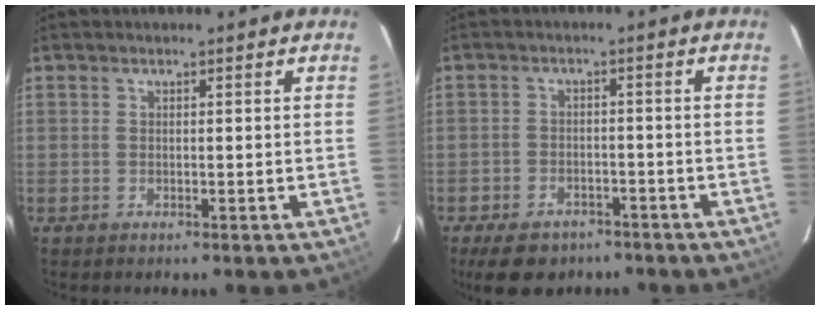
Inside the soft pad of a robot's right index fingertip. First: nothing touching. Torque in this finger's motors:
{"motor_torque": [0.74, -0.66, 0.29, 0.03]}